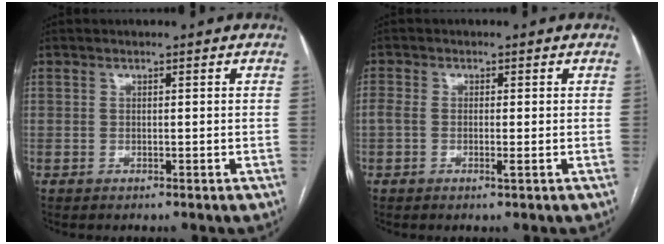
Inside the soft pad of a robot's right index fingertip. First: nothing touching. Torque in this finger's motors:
{"motor_torque": [0.11, 0.18, 0.03, 0.00]}